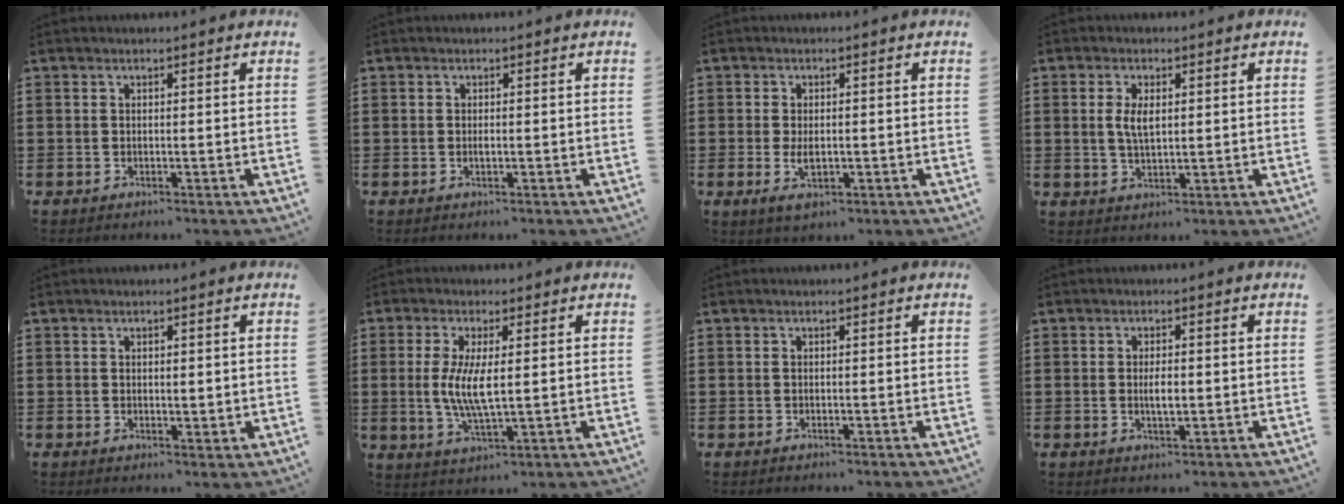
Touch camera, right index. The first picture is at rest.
{"total": 0.7, "force": [-0.1, 0.3, 0.7], "torque": [-0.015, -0.002, -0.001]}
{"total": 3.1, "force": [-0.5, 1.4, 2.7], "torque": [-0.059, -0.003, -0.010]}
{"total": 3.7, "force": [0.6, 1.5, 3.4], "torque": [-0.069, 0.005, 0.009]}
{"total": 1.2, "force": [0.7, 0.8, 0.5], "torque": [-0.003, 0.005, 0.010]}
{"total": 6.5, "force": [0.3, 1.9, 6.2], "torque": [-0.132, -0.003, 0.001]}
{"total": 0.0}
{"total": 2.6, "force": [-0.2, 1.0, 2.4], "torque": [-0.038, -0.002, -0.005]}